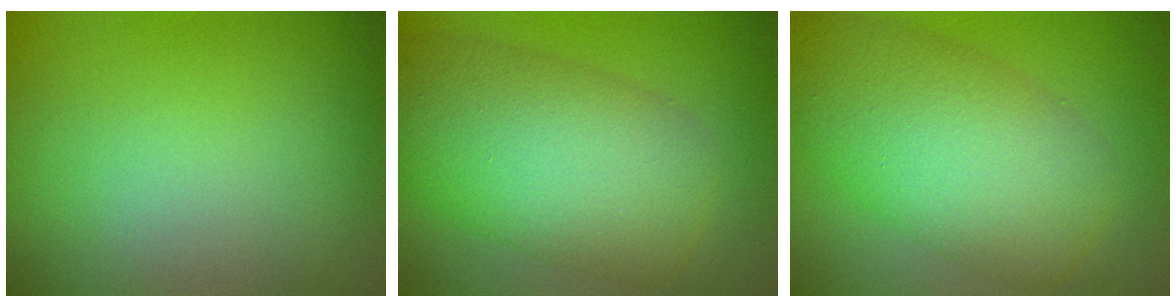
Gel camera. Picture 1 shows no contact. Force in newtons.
{"total": 8.8, "press": 8.7, "slide": 0.3}
{"total": 8.5, "press": 8.5, "slide": 0.4}